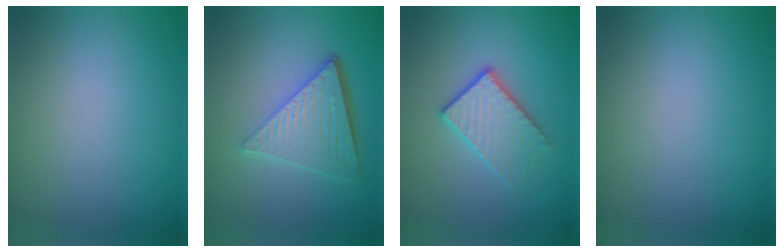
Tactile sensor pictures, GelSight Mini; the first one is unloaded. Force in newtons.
{"total": 6.6, "press": 4.4, "slide": 4.9}
{"total": 3.2, "press": 3.0, "slide": 1.2}
{"total": 0.0}